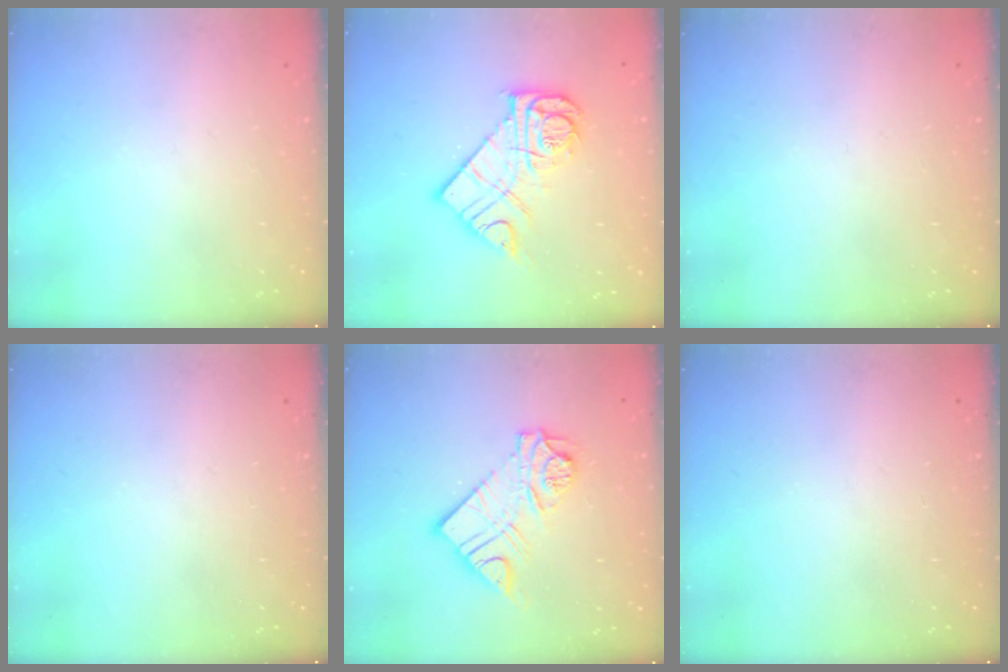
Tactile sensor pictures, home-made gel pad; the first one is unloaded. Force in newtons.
{"total": 13.9, "press": 13.8, "slide": 1.5}
{"total": 0.0}
{"total": 0.0}
{"total": 14.2, "press": 14.1, "slide": 1.6}
{"total": 0.0}